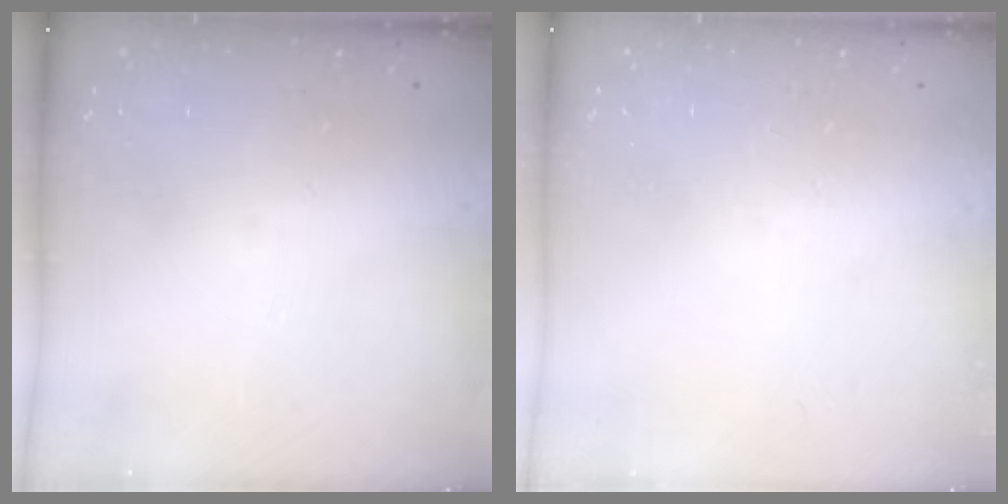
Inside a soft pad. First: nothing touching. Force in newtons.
{"total": 0.0}